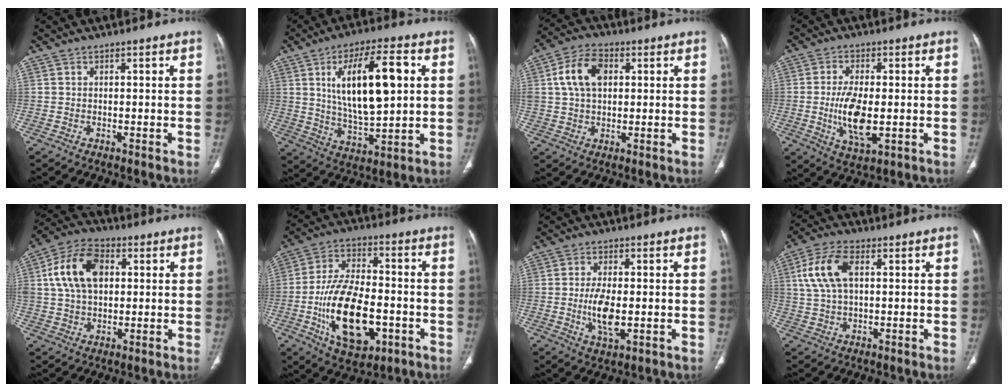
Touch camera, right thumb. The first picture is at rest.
{"total": 17.3, "force": [4.0, 6.5, 15.5], "torque": [-0.252, -0.005, 0.075]}
{"total": 9.3, "force": [2.2, 6.0, 6.7], "torque": [-0.121, 0.012, 0.039]}
{"total": 9.7, "force": [-1.2, 4.1, 8.7], "torque": [-0.169, -0.011, -0.015]}
{"total": 13.4, "force": [2.9, 8.6, 9.8], "torque": [-0.175, 0.015, 0.048]}
{"total": 19.3, "force": [-5.3, 10.2, 15.5], "torque": [-0.265, 0.018, -0.081]}
{"total": 7.1, "force": [-0.9, 3.0, 6.4], "torque": [-0.126, -0.009, -0.012]}
{"total": 9.7, "force": [2.4, 5.1, 7.8], "torque": [-0.168, 0.015, 0.048]}